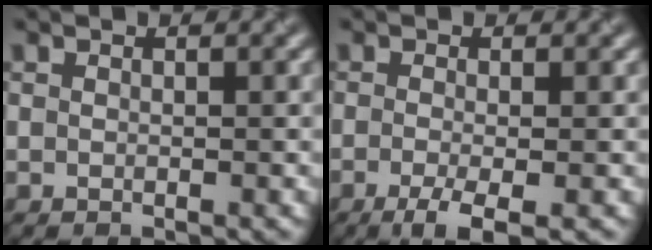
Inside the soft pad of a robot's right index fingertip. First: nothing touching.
{"total": 3.4, "force": [-1.6, 0.8, 2.9], "torque": [-0.051, -0.006, -0.035]}